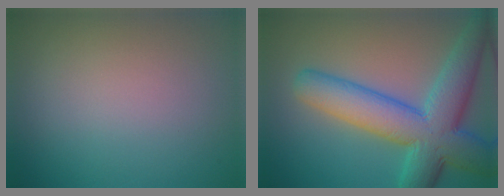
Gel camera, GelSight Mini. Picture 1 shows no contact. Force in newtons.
{"total": 9.5, "press": 9.5, "slide": 0.2}